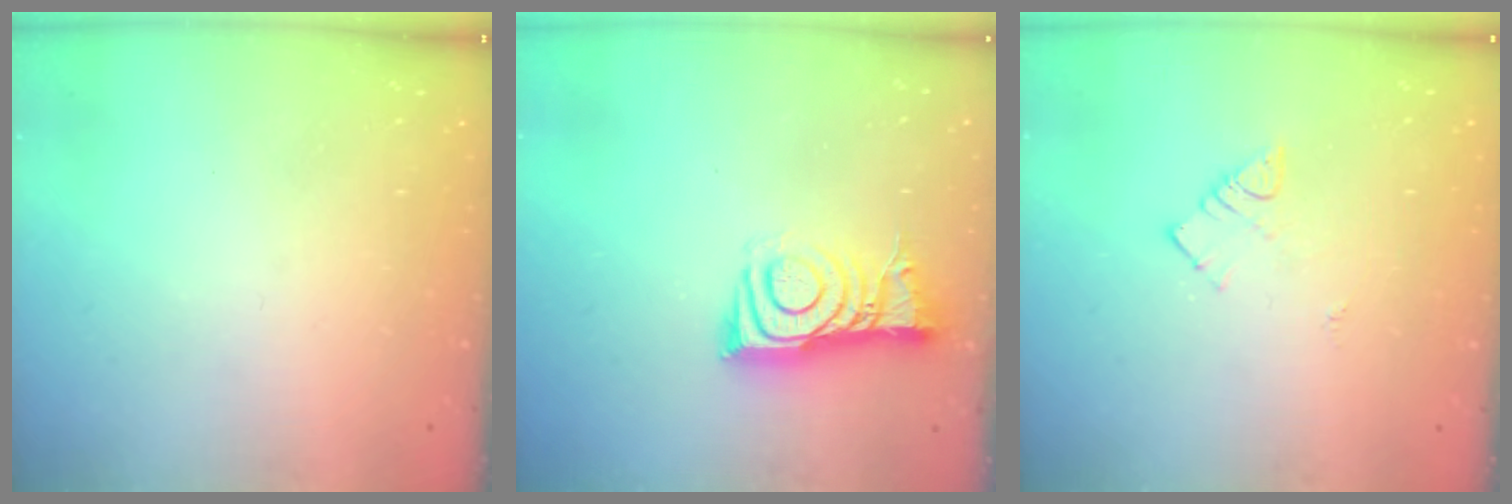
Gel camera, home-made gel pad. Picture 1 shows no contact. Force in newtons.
{"total": 8.3, "press": 8.3, "slide": 0.7}
{"total": 5.2, "press": 5.2, "slide": 0.2}